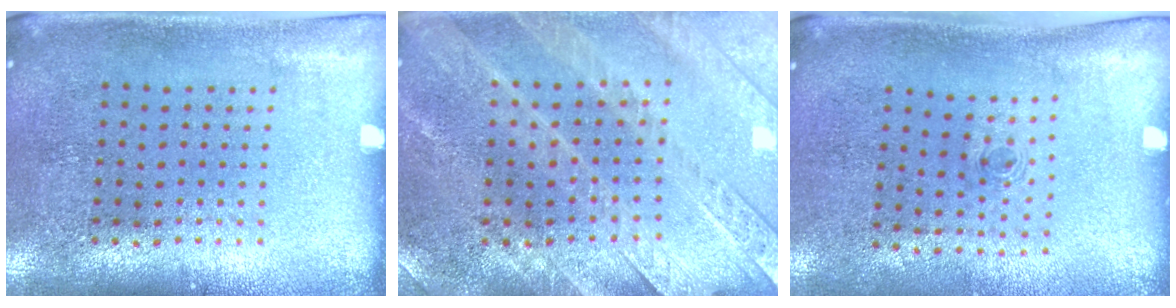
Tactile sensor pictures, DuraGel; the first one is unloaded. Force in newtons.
{"total": 2.8, "press": 2.6, "slide": 0.9}
{"total": 0.6, "press": 0.2, "slide": 0.5}